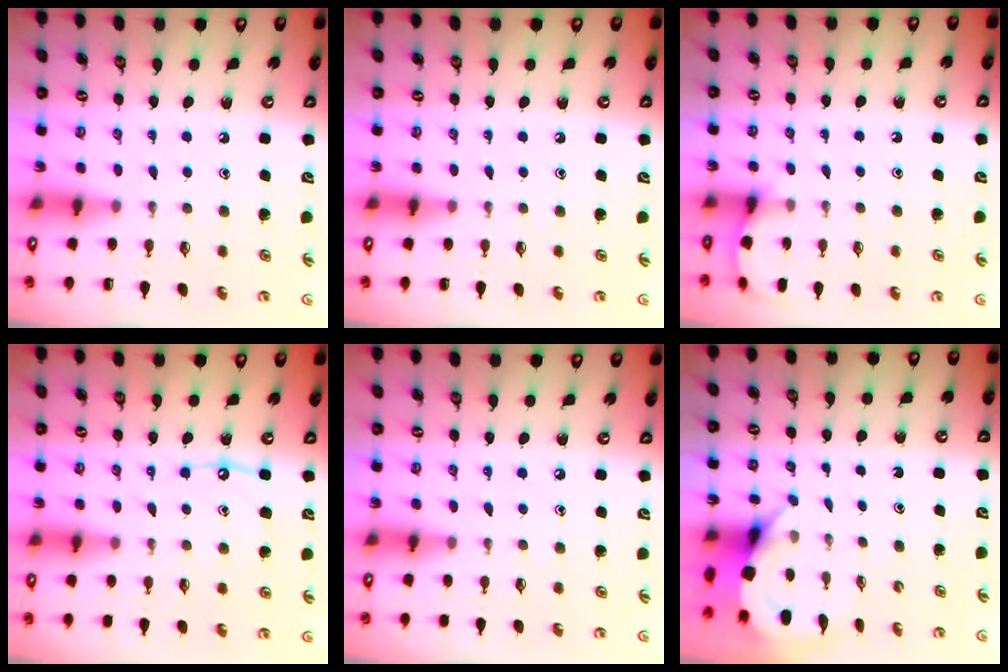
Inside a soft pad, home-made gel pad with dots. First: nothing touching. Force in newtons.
{"total": 0.0}
{"total": 3.6, "press": 3.6, "slide": 0.4}
{"total": 7.3, "press": 7.3, "slide": 0.6}
{"total": 3.8, "press": 3.7, "slide": 0.5}
{"total": 3.6, "press": 3.6, "slide": 0.3}